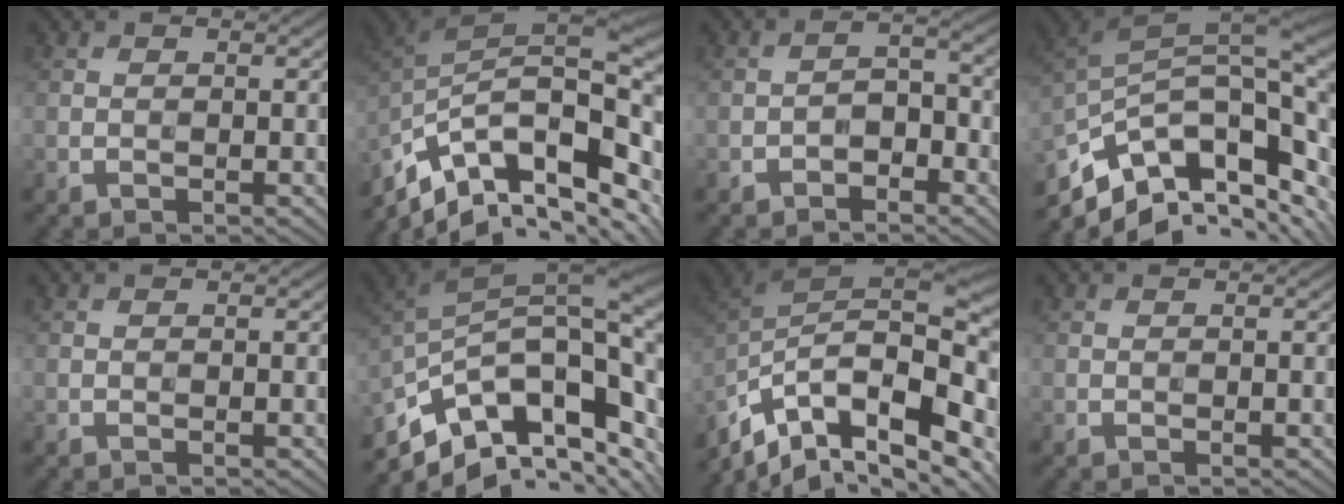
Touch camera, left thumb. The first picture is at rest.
{"total": 16.4, "force": [-6.4, 7.7, 13.0], "torque": [-0.276, -0.021, -0.098]}
{"total": 3.1, "force": [-2.1, 1.7, 1.5], "torque": [-0.021, 0.012, -0.040]}
{"total": 12.3, "force": [-5.8, 5.6, 9.2], "torque": [-0.204, -0.011, -0.094]}
{"total": 0.0}
{"total": 13.2, "force": [-5.2, 6.4, 10.3], "torque": [-0.206, -0.006, -0.088]}
{"total": 15.5, "force": [-6.6, 8.2, 11.4], "torque": [-0.270, -0.025, -0.111]}
{"total": 0.0}